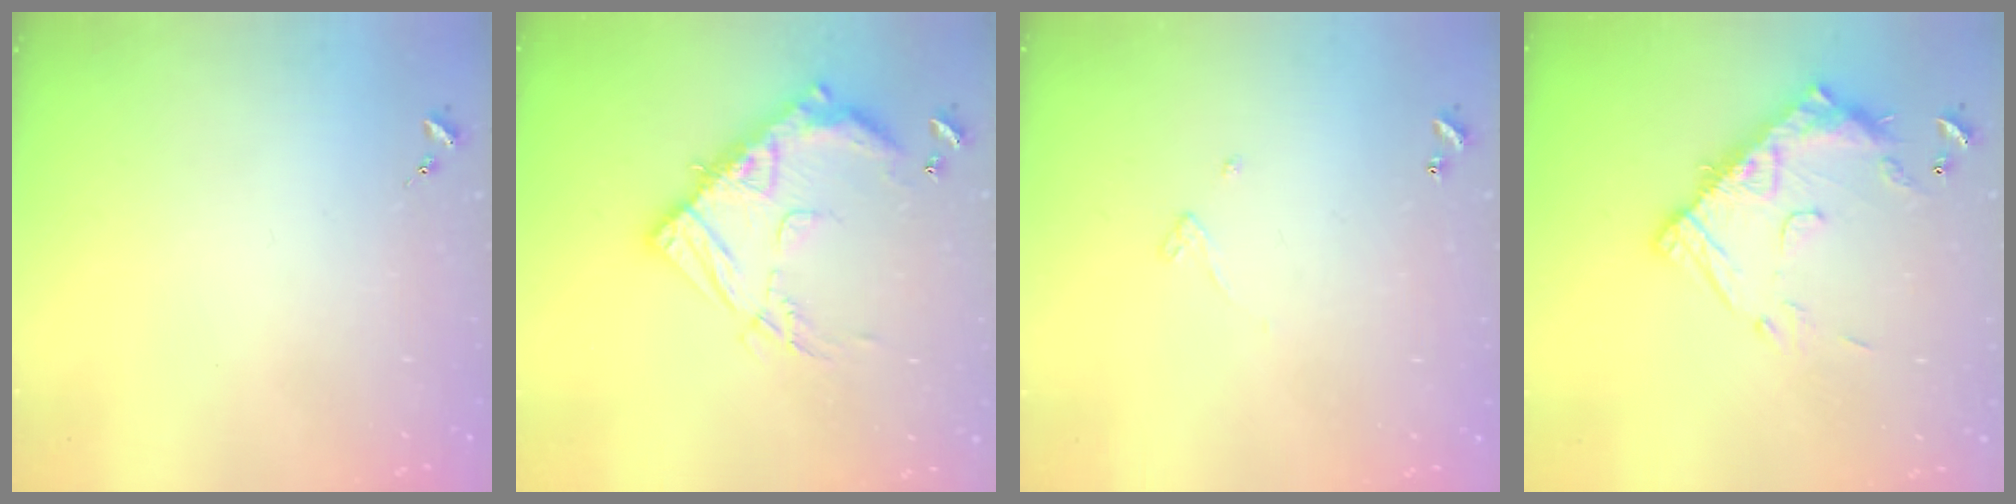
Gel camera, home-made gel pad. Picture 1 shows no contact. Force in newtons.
{"total": 17.8, "press": 17.7, "slide": 1.9}
{"total": 2.6, "press": 2.6, "slide": 0.2}
{"total": 15.4, "press": 15.4, "slide": 1.4}